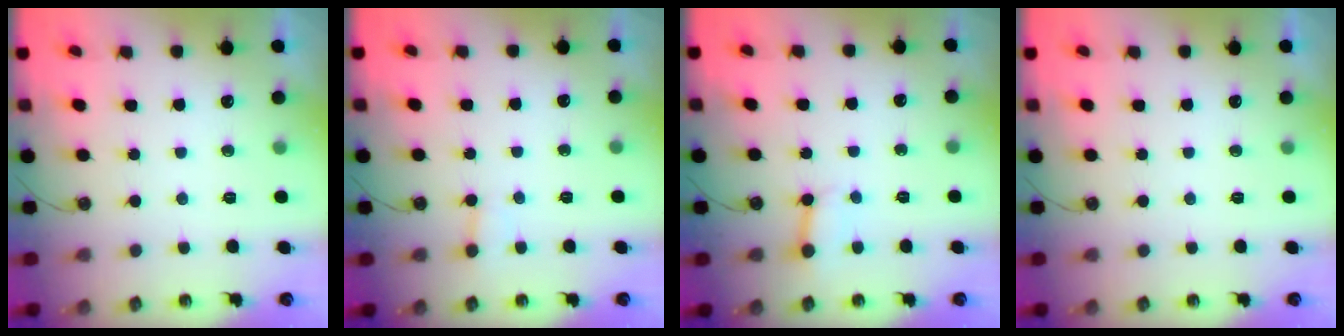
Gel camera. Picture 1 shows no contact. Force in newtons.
{"total": 2.7, "press": 2.7, "slide": 0.2}
{"total": 2.5, "press": 2.5, "slide": 0.0}
{"total": 0.0}